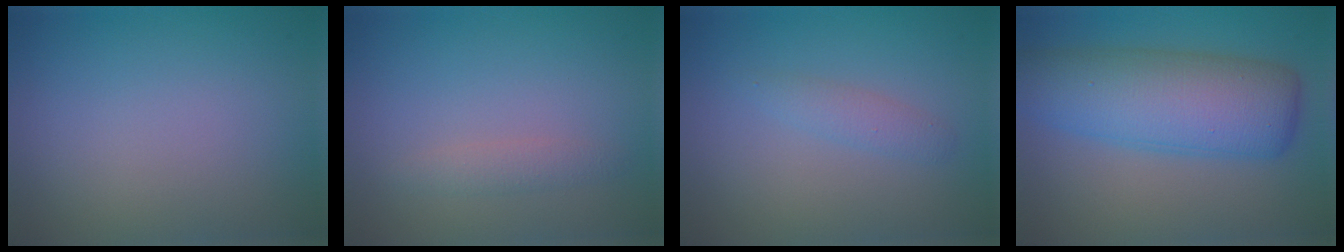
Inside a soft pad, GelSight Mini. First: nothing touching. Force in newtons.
{"total": 1.3, "press": 1.3, "slide": 0.0}
{"total": 1.5, "press": 1.5, "slide": 0.0}
{"total": 8.8, "press": 8.8, "slide": 0.3}